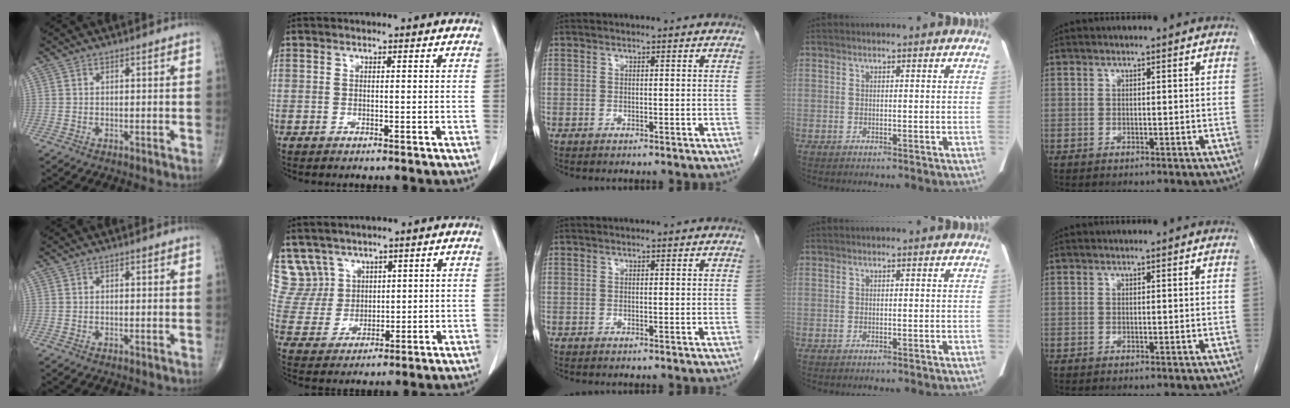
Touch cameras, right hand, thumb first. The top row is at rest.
{"index": {"total": 9.4, "force": [6.0, 7.2, 0.6], "torque": [-0.029, 0.025, 0.146]}}